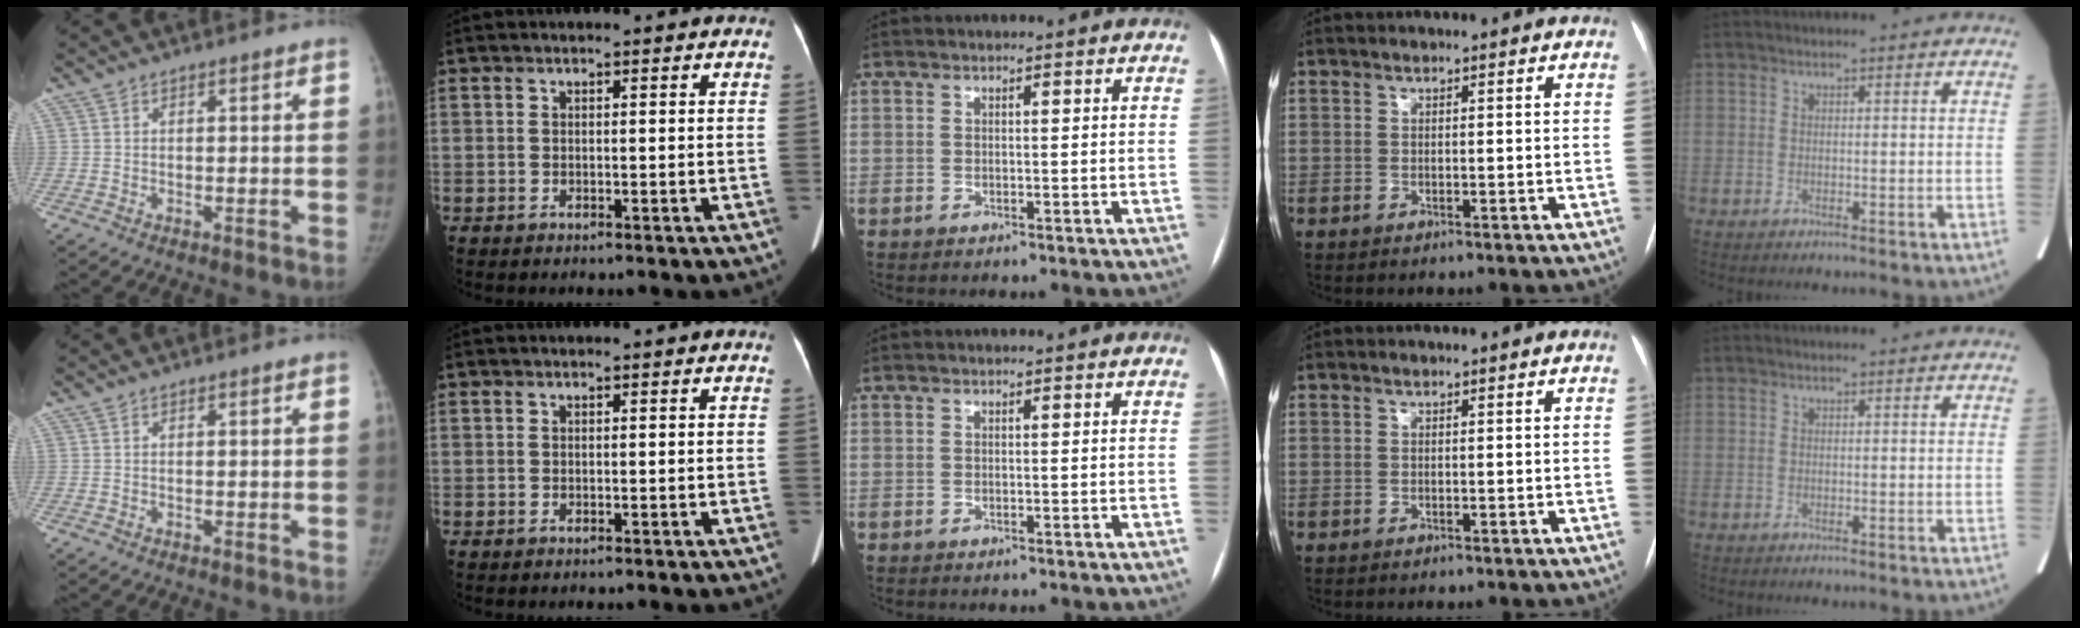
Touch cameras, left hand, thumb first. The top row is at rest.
{}